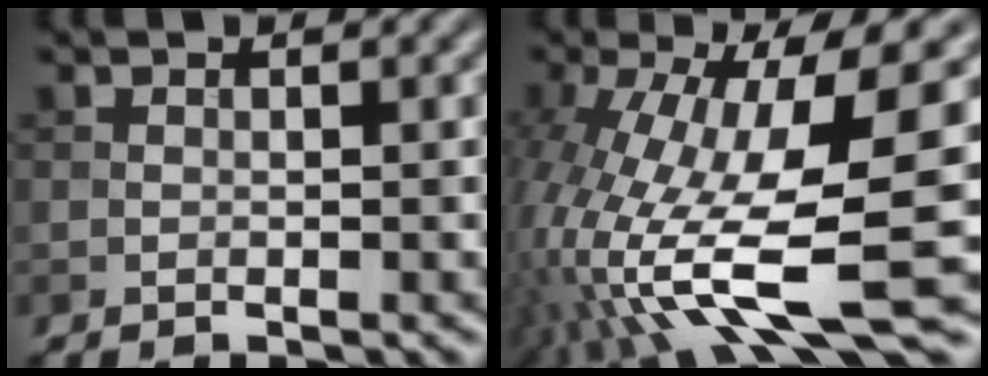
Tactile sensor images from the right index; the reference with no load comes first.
{"total": 14.7, "force": [-2.8, 4.2, 13.8], "torque": [-0.276, -0.018, -0.035]}